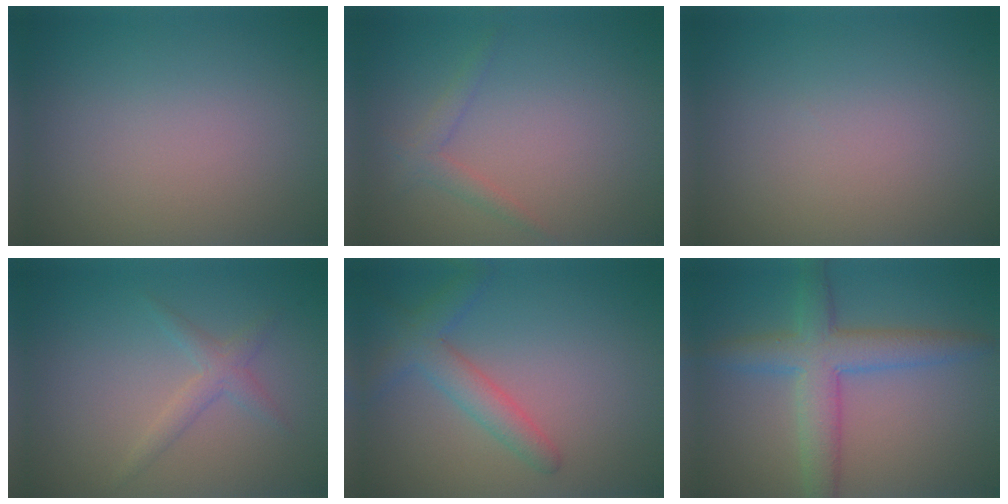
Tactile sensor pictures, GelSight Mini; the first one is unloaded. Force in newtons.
{"total": 1.4, "press": 1.4, "slide": 0.1}
{"total": 0.0}
{"total": 1.7, "press": 1.7, "slide": 0.0}
{"total": 2.2, "press": 2.2, "slide": 0.2}
{"total": 5.4, "press": 5.4, "slide": 0.1}